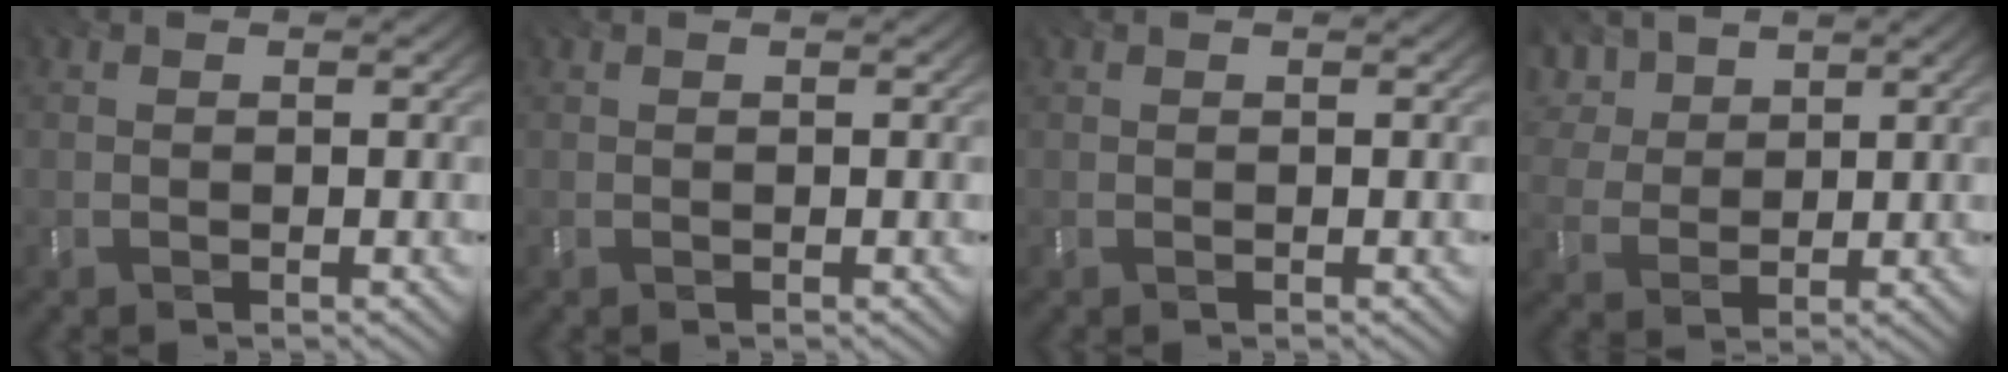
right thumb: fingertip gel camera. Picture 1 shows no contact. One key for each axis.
{"total": 0.0}
{"total": 0.0}
{"total": 5.4, "fx": 3.4, "fy": 3.2, "fz": 2.7, "tx": -0.086, "ty": 0.011, "tz": 0.056}